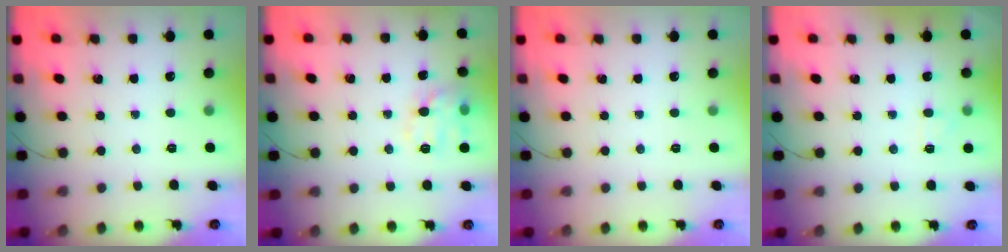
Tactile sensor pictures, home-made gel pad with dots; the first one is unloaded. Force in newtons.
{"total": 11.9, "press": 11.9, "slide": 0.4}
{"total": 0.0}
{"total": 4.5, "press": 4.3, "slide": 1.3}